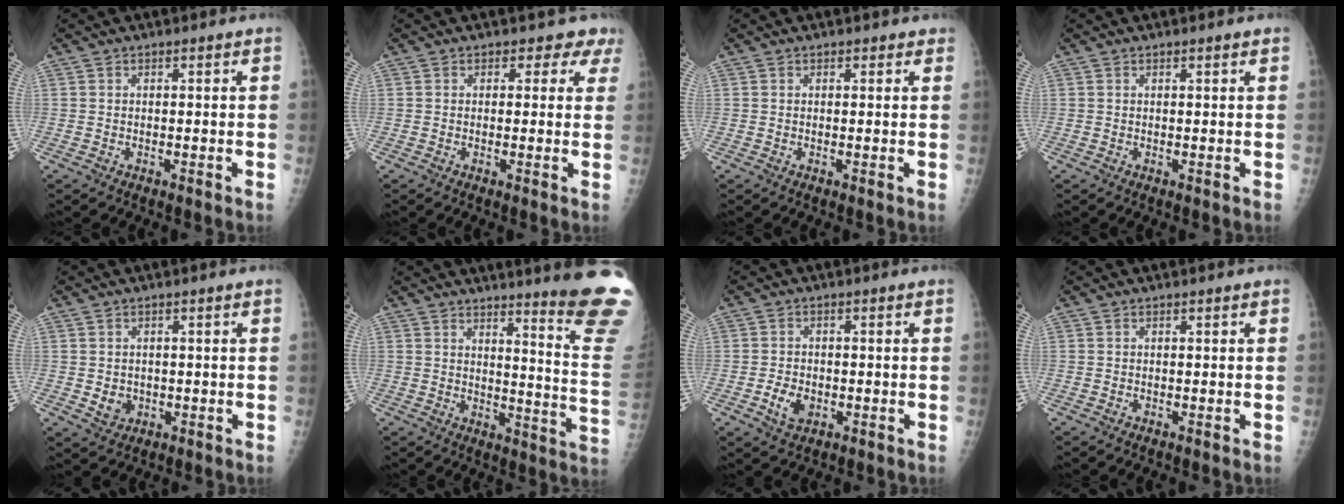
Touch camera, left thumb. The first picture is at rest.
{"total": 3.2, "force": [2.4, 2.1, 0.1], "torque": [0.031, -0.012, 0.005]}
{"total": 0.9, "force": [0.7, 0.5, 0.1], "torque": [0.007, -0.004, 0.004]}
{"total": 0.5, "force": [0.4, 0.0, 0.3], "torque": [-0.007, -0.001, 0.008]}
{"total": 2.8, "force": [-0.2, 2.5, 1.4], "torque": [-0.012, -0.002, 0.008]}
{"total": 17.7, "force": [14.5, 0.1, 10.1], "torque": [-0.105, -0.158, 0.169]}
{"total": 4.0, "force": [-1.2, 2.8, 2.6], "torque": [-0.042, 0.002, -0.017]}
{"total": 0.0}